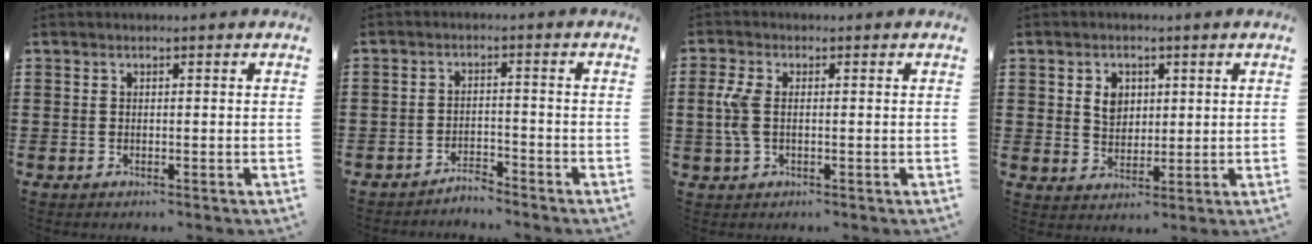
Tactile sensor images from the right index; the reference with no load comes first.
{"total": 2.6, "force": [-2.5, 0.1, 0.2], "torque": [-0.011, 0.001, -0.053]}
{"total": 4.5, "force": [-0.1, 2.2, 3.9], "torque": [-0.112, -0.005, -0.012]}
{"total": 4.0, "force": [1.1, 3.1, 2.2], "torque": [-0.047, 0.009, 0.016]}